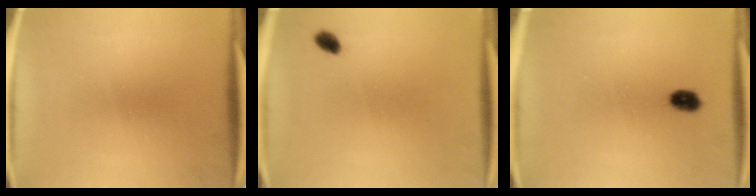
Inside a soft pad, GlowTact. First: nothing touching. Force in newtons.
{"total": 1.9}
{"total": 2.8}